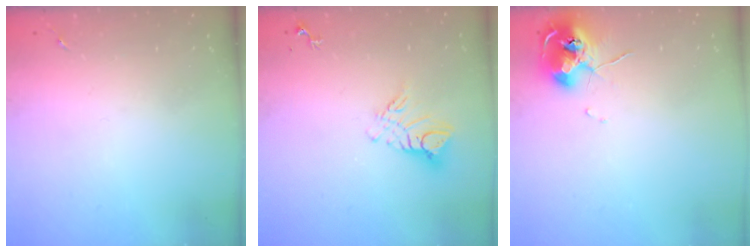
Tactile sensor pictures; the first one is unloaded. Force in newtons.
{"total": 10.2, "press": 10.1, "slide": 0.8}
{"total": 10.1, "press": 10.0, "slide": 0.9}